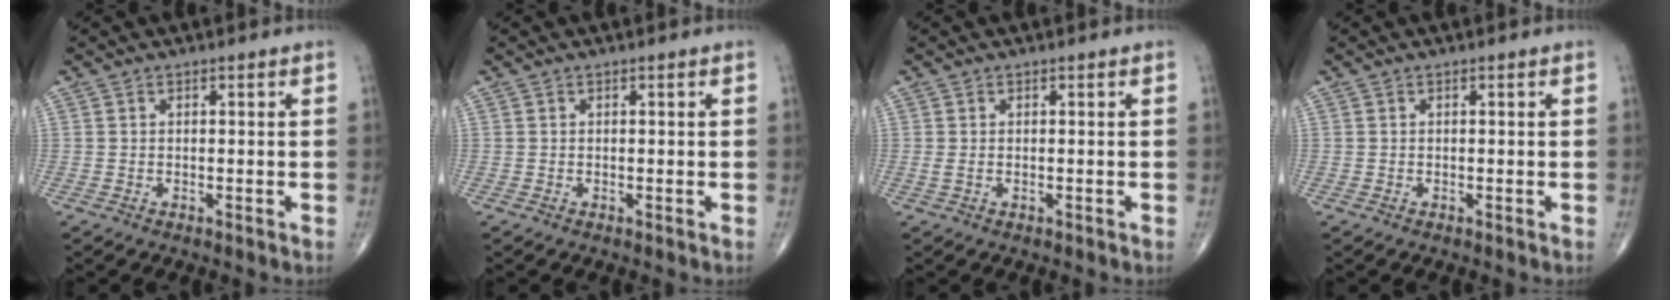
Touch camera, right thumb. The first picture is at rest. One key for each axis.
{"total": 0.0}
{"total": 0.7, "fx": -0.1, "fy": 0.4, "fz": 0.6, "tx": -0.019, "ty": 0.001, "tz": 0.000}
{"total": 0.0}